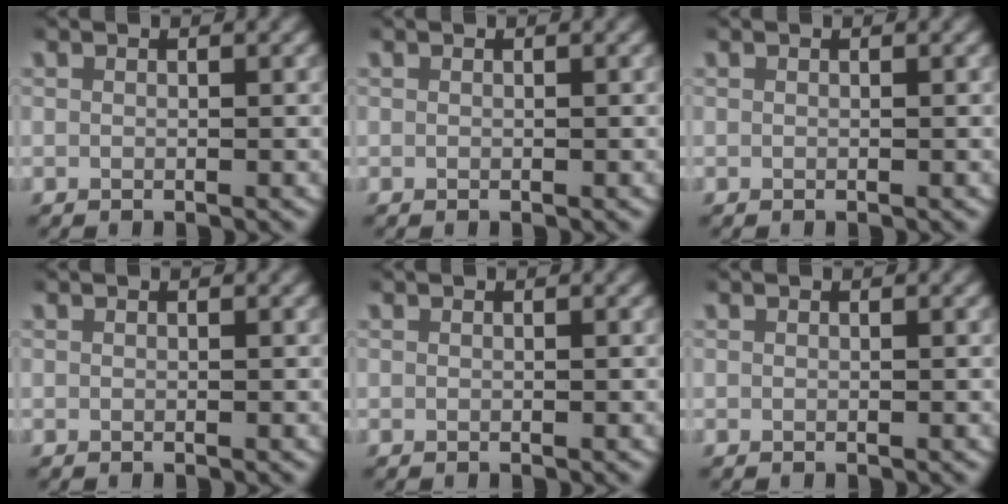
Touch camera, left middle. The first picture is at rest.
{"total": 0.0}
{"total": 0.0}
{"total": 0.0}
{"total": 0.0}
{"total": 0.0}